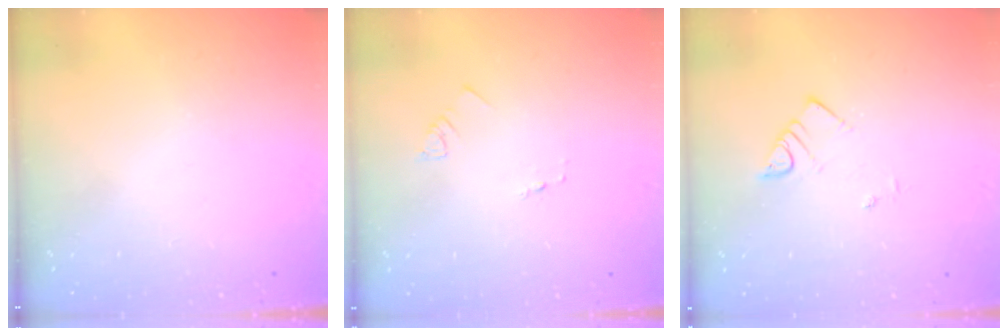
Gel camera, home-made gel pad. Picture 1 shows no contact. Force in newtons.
{"total": 1.4, "press": 1.3, "slide": 0.1}
{"total": 1.9, "press": 1.8, "slide": 0.4}